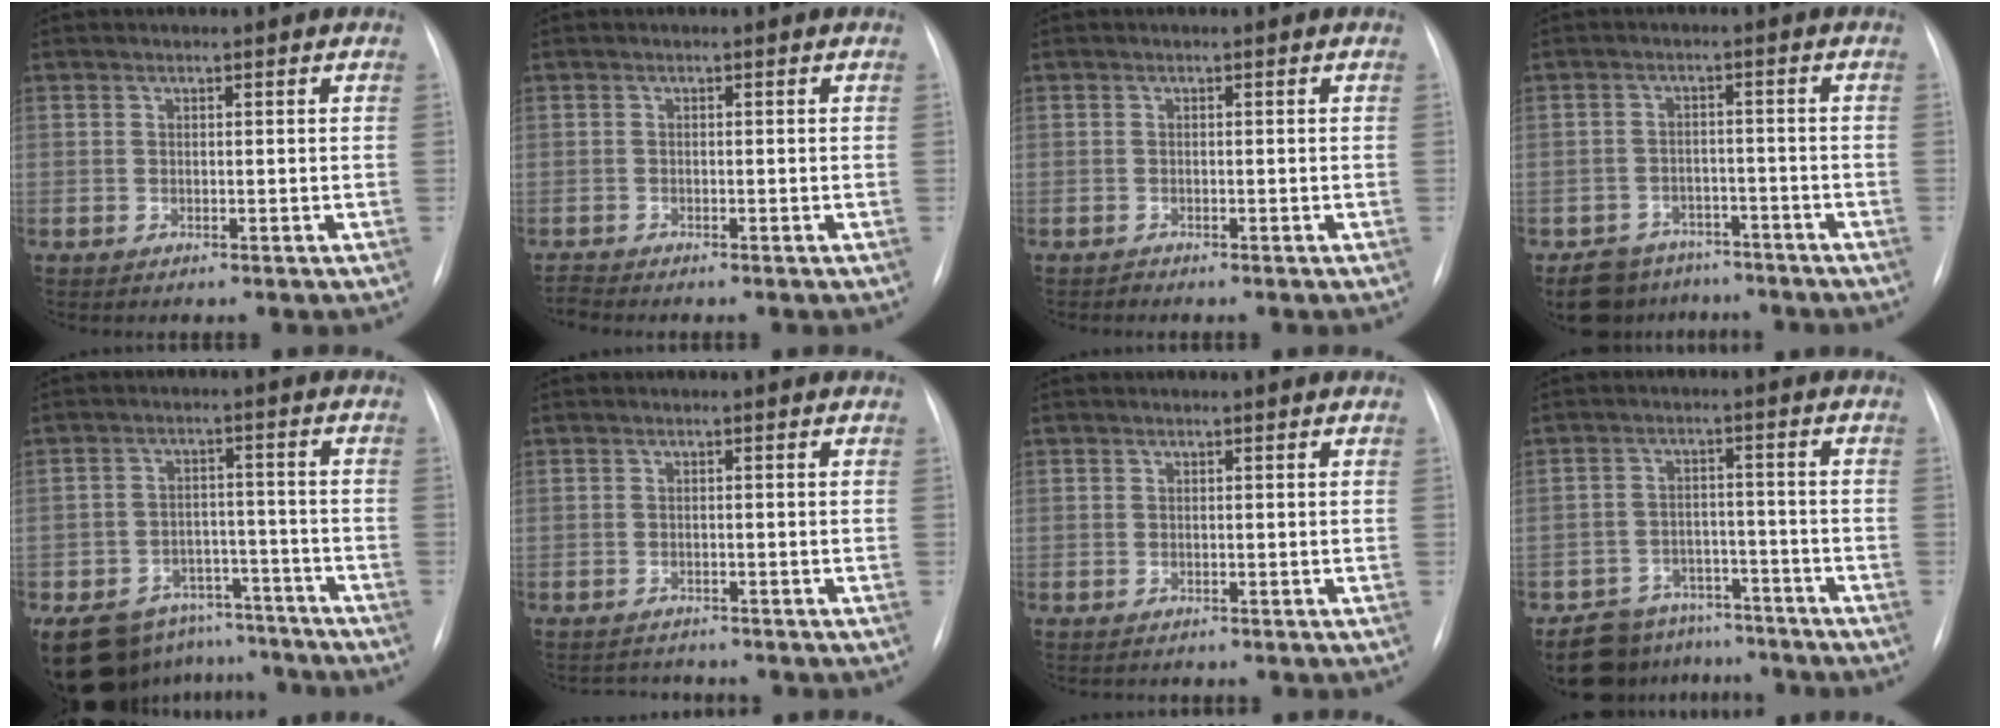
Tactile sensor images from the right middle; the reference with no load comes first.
{"total": 1.0, "force": [-0.9, -0.3, -0.1], "torque": [-0.002, -0.009, -0.020]}
{"total": 0.0}
{"total": 6.9, "force": [-5.6, 4.0, 0.7], "torque": [0.000, 0.014, -0.086]}
{"total": 15.3, "force": [-12.5, 7.9, 3.9], "torque": [-0.070, 0.026, -0.174]}
{"total": 2.5, "force": [-2.4, 0.7, -0.4], "torque": [0.004, -0.007, -0.034]}
{"total": 0.8, "force": [-0.6, 0.5, -0.1], "torque": [-0.009, 0.001, -0.009]}
{"total": 8.9, "force": [-7.7, 4.6, 0.4], "torque": [0.005, 0.025, -0.115]}